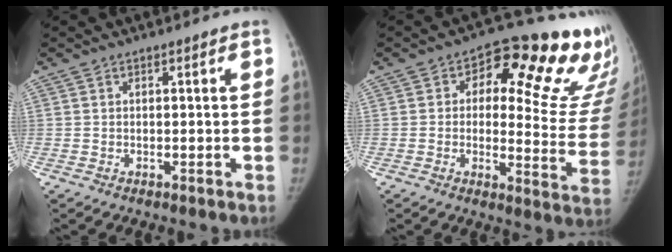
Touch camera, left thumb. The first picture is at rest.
{"total": 22.3, "force": [12.7, 9.7, 15.5], "torque": [-0.144, -0.048, 0.146]}